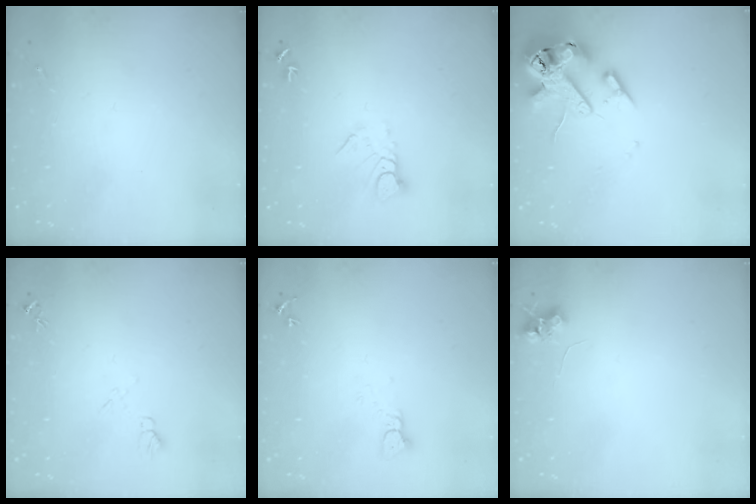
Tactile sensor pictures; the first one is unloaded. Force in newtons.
{"total": 5.9, "press": 5.9, "slide": 0.5}
{"total": 18.6, "press": 18.4, "slide": 2.8}
{"total": 6.7, "press": 6.7, "slide": 0.7}
{"total": 2.6, "press": 2.6, "slide": 0.1}
{"total": 6.5, "press": 6.4, "slide": 0.9}